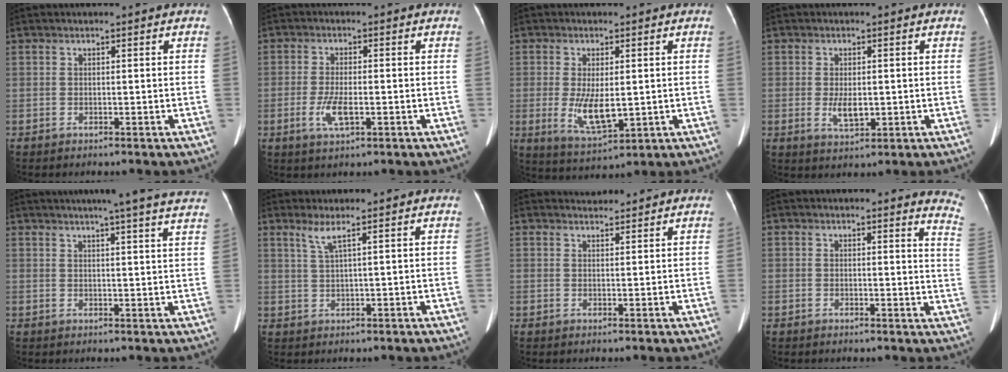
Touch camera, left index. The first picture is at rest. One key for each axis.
{"total": 4.5, "fx": -1.4, "fy": 1.3, "fz": 4.1, "tx": -0.089, "ty": -0.005, "tz": -0.022}
{"total": 7.1, "fx": -0.6, "fy": 2.8, "fz": 6.6, "tx": -0.129, "ty": -0.019, "tz": 0.001}
{"total": 3.8, "fx": -0.4, "fy": 1.7, "fz": 3.4, "tx": -0.064, "ty": -0.006, "tz": 0.000}
{"total": 19.0, "fx": 16.7, "fy": -0.5, "fz": 9.1, "tx": -0.133, "ty": -0.015, "tz": 0.193}
{"total": 2.3, "fx": 1.4, "fy": -0.4, "fz": 1.8, "tx": -0.048, "ty": 0.001, "tz": 0.034}
{"total": 1.7, "fx": 1.7, "fy": 0.1, "fz": -0.3, "tx": -0.006, "ty": 0.008, "tz": 0.031}
{"total": 5.7, "fx": 5.4, "fy": 0.2, "fz": 1.7, "tx": -0.012, "ty": -0.051, "tz": 0.022}